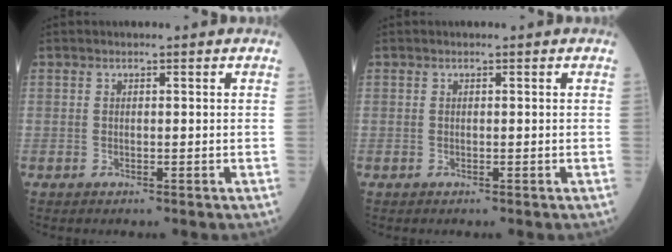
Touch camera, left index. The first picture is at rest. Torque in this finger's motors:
{"motor_torque": [0.00, 0.00, 0.00, 0.00]}